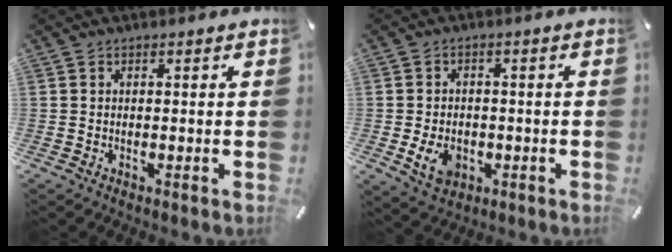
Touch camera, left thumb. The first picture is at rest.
{"total": 6.8, "force": [-1.8, 5.3, 3.9], "torque": [-0.081, 0.003, -0.032]}